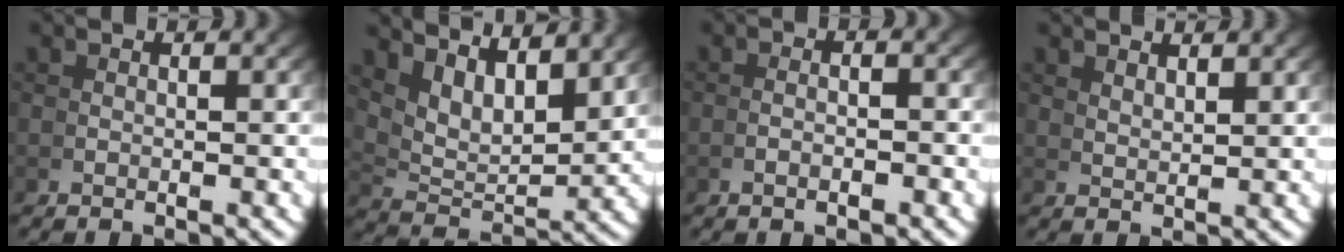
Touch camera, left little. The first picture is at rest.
{"total": 6.4, "force": [3.3, 3.0, 4.6], "torque": [-0.073, -0.009, 0.063]}
{"total": 1.2, "force": [-0.9, 0.0, 0.8], "torque": [-0.012, 0.004, -0.018]}
{"total": 2.4, "force": [2.2, -1.1, 0.2], "torque": [0.002, -0.002, 0.048]}